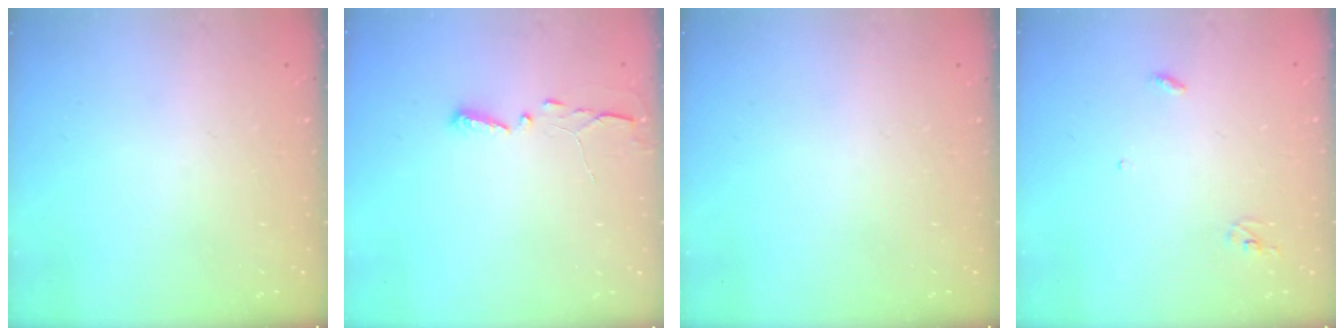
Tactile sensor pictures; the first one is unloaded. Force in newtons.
{"total": 2.9, "press": 2.9, "slide": 0.4}
{"total": 0.0}
{"total": 3.0, "press": 2.9, "slide": 0.2}